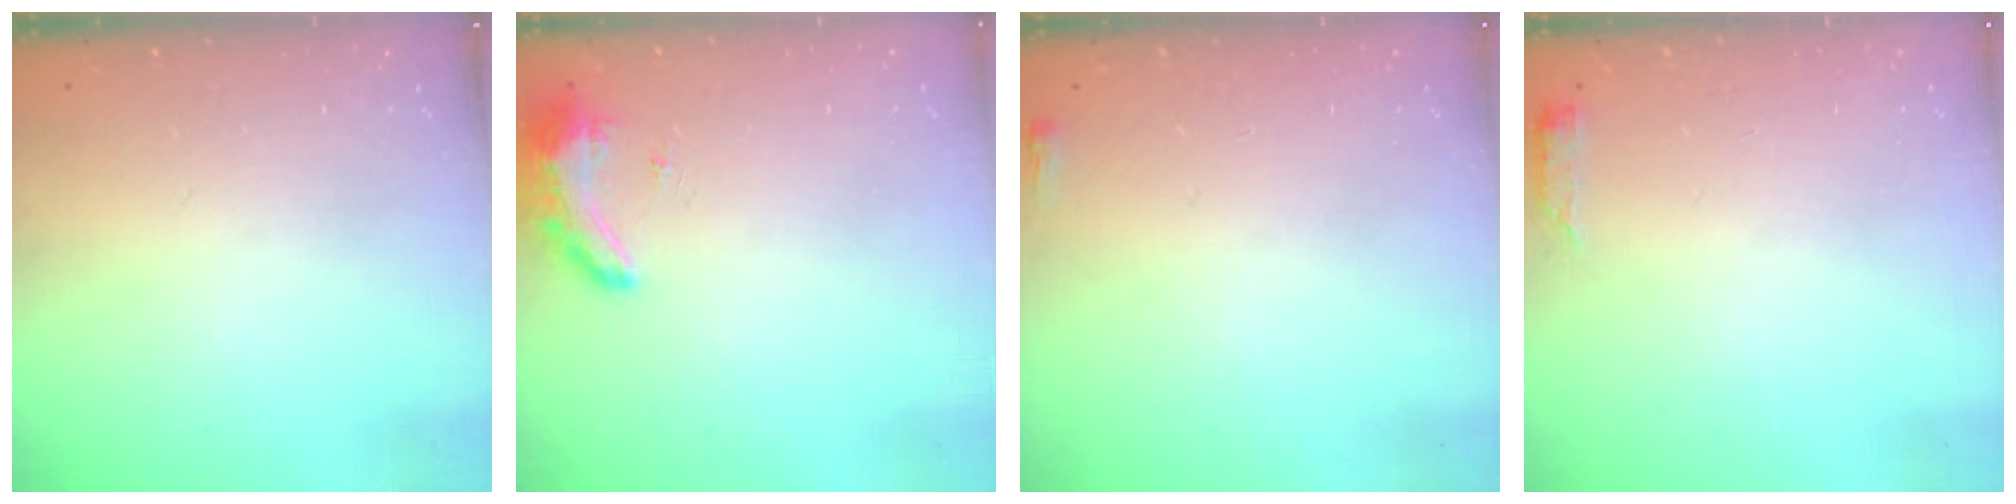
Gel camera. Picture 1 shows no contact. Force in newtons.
{"total": 9.2, "press": 8.9, "slide": 2.4}
{"total": 2.0, "press": 2.0, "slide": 0.5}
{"total": 2.6, "press": 2.6, "slide": 0.5}